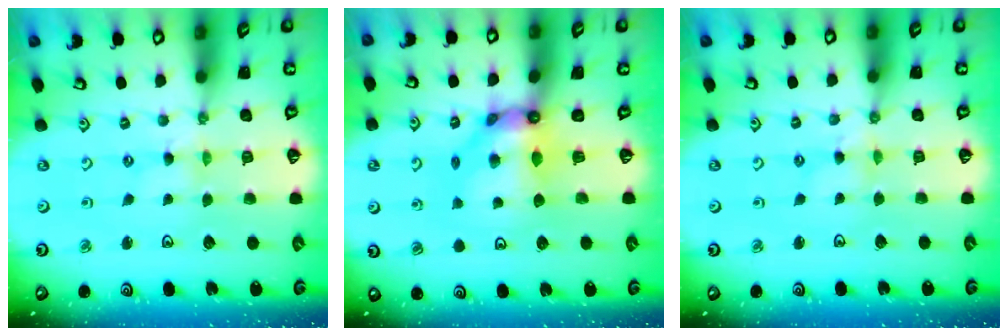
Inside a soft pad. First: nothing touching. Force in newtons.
{"total": 9.2, "press": 9.2, "slide": 1.0}
{"total": 2.6, "press": 2.6, "slide": 0.4}